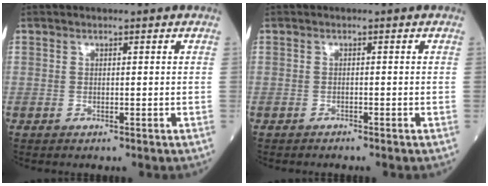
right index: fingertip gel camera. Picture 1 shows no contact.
{"total": 0.6, "force": [-0.6, 0.0, 0.0], "torque": [-0.006, 0.000, -0.014]}